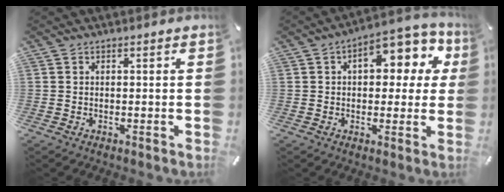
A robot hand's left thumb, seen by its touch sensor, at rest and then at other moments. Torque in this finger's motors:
{"motor_torque": [1.84, 1.86, 0.72, -0.56, 0.20]}